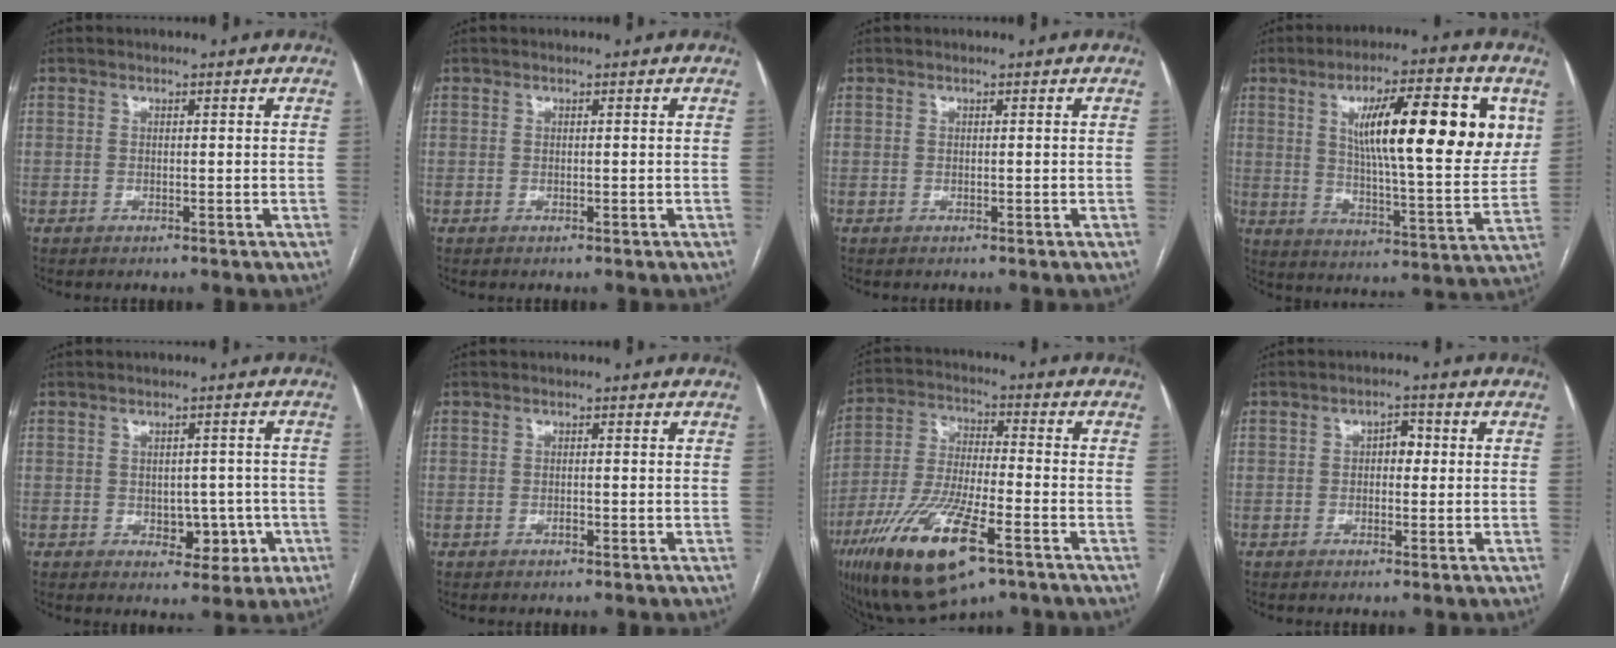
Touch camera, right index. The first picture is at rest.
{"total": 0.0}
{"total": 0.0}
{"total": 20.0, "force": [6.6, 3.9, 18.4], "torque": [-0.268, 0.008, 0.099]}
{"total": 5.5, "force": [-1.4, 3.8, 3.7], "torque": [-0.030, 0.014, -0.007]}
{"total": 0.6, "force": [-0.3, 0.2, 0.4], "torque": [-0.007, 0.001, -0.005]}
{"total": 17.4, "force": [-9.1, 4.3, 14.1], "torque": [-0.297, -0.027, -0.158]}
{"total": 2.6, "force": [0.2, 1.6, 2.1], "torque": [-0.027, 0.015, 0.000]}